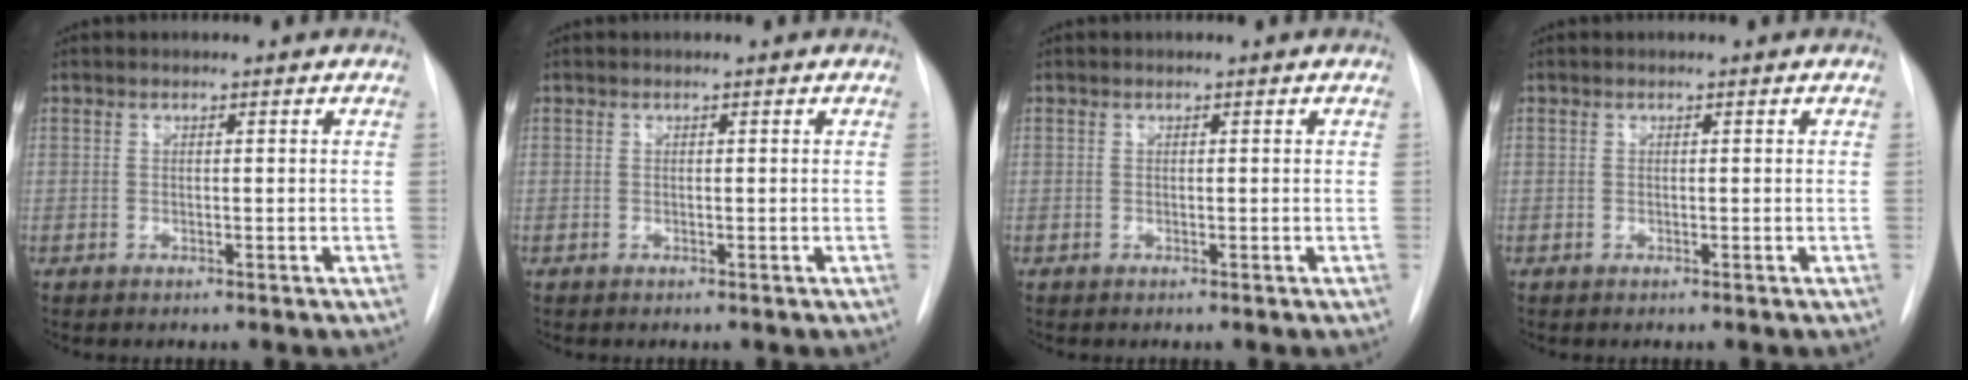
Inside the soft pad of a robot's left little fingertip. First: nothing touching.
{"total": 0.0}
{"total": 0.0}
{"total": 0.0}